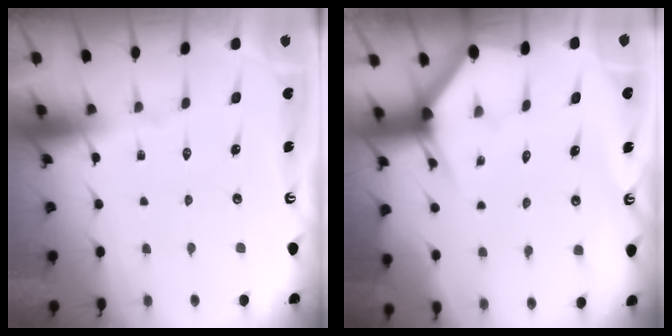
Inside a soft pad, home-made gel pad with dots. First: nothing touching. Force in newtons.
{"total": 2.7, "press": 2.7, "slide": 0.1}